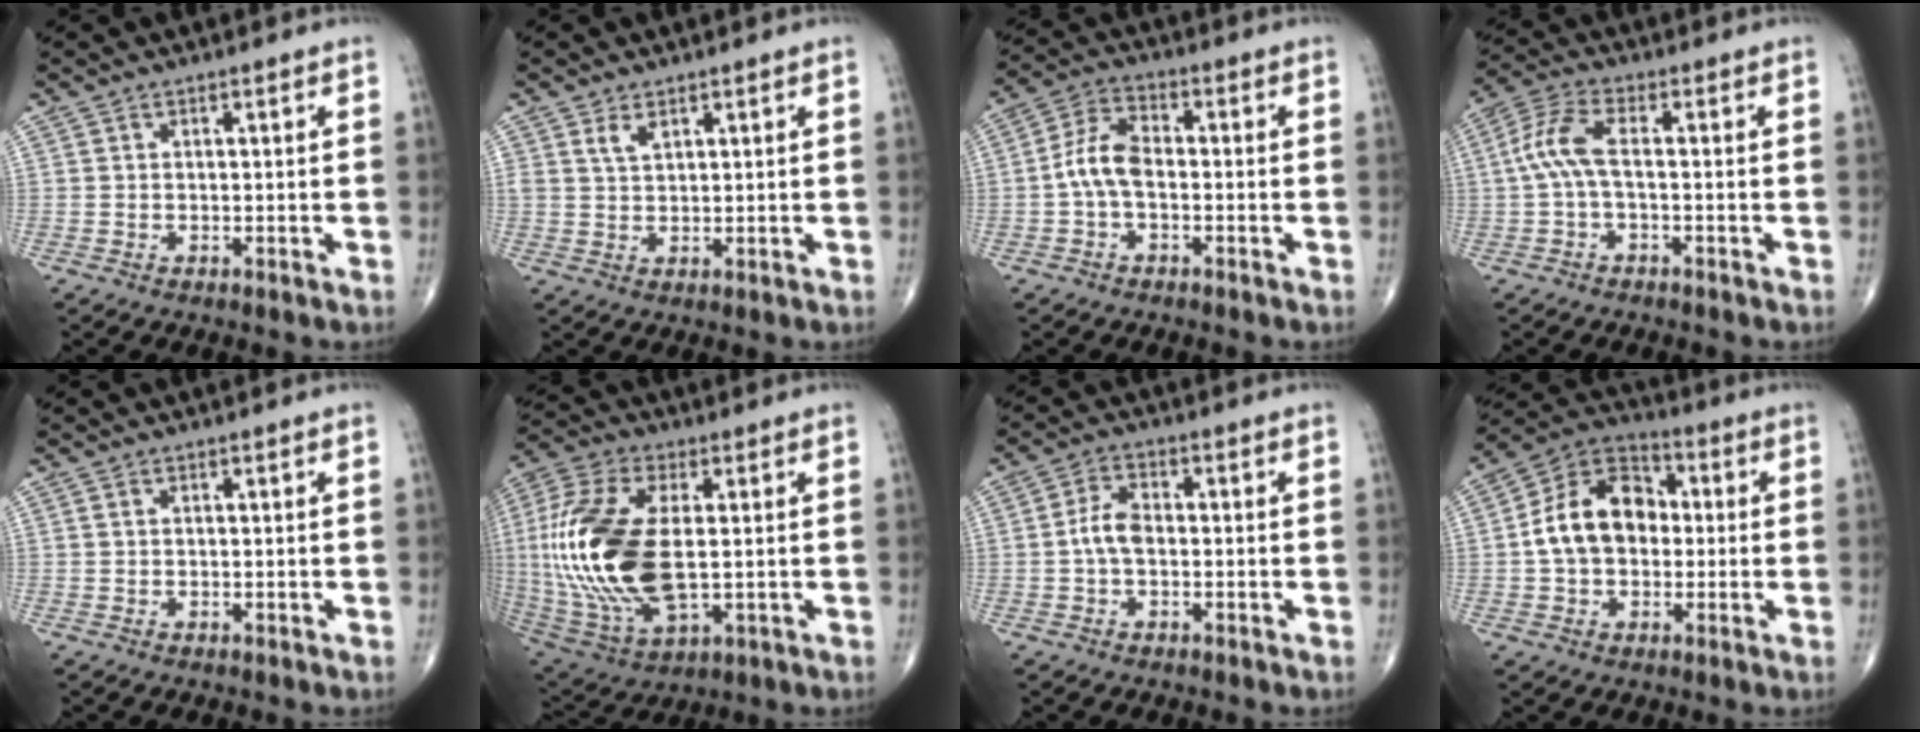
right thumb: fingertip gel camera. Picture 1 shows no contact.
{"total": 2.5, "force": [1.6, 1.2, 1.5], "torque": [-0.023, -0.008, 0.035]}
{"total": 6.7, "force": [-1.2, 3.7, 5.5], "torque": [-0.109, 0.024, -0.031]}
{"total": 6.5, "force": [-0.4, 2.3, 6.1], "torque": [-0.149, 0.024, -0.014]}
{"total": 0.0}
{"total": 23.3, "force": [0.4, 11.4, 20.3], "torque": [-0.453, -0.012, 0.015]}
{"total": 4.4, "force": [-0.6, 2.6, 3.5], "torque": [-0.068, 0.015, -0.018]}
{"total": 13.4, "force": [0.1, 9.7, 9.3], "torque": [-0.140, 0.034, -0.010]}